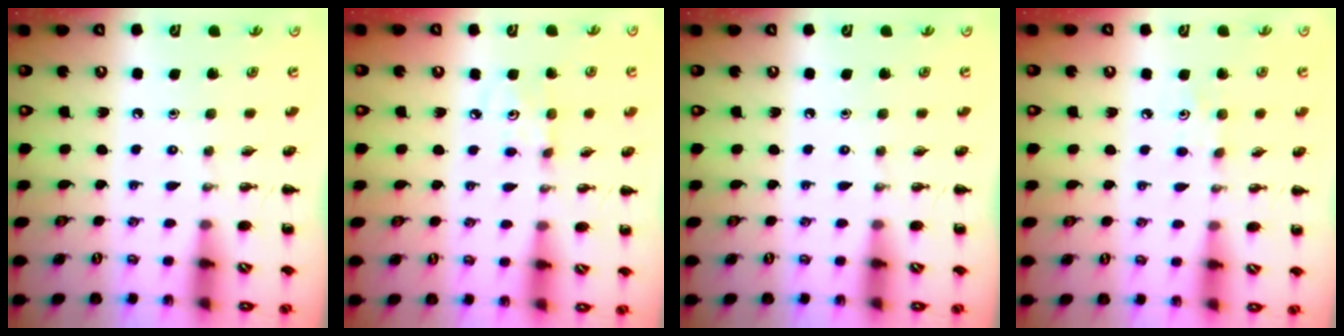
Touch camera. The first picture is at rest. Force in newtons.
{"total": 3.1, "press": 3.0, "slide": 0.9}
{"total": 0.0}
{"total": 2.6, "press": 2.4, "slide": 0.9}